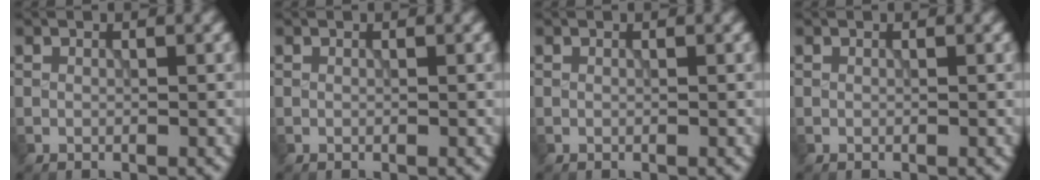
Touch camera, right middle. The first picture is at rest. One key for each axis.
{"total": 0.0}
{"total": 0.0}
{"total": 0.0}